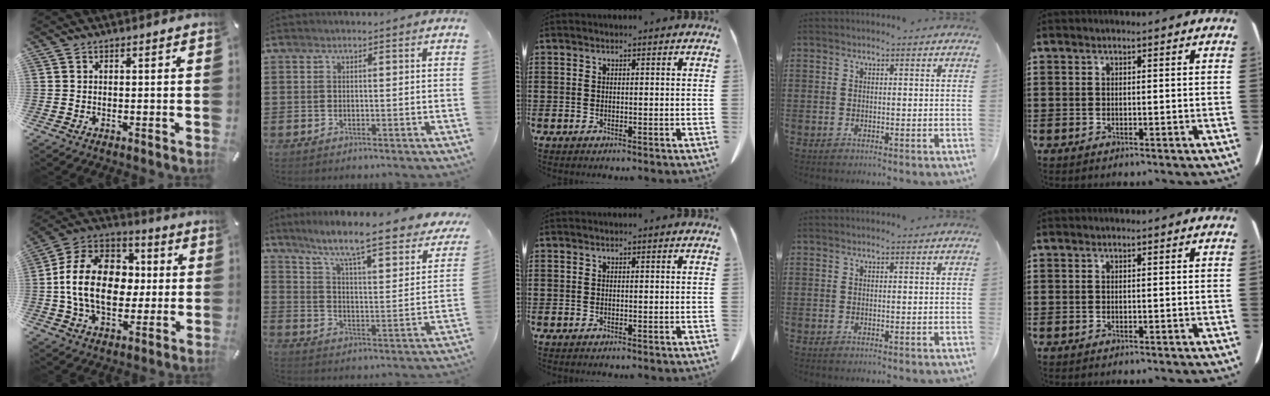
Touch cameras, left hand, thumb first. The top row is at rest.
{"thumb": {"total": 17.9, "force": [-0.9, 13.5, 11.8], "torque": [-0.234, 0.020, -0.014]}, "index": {"total": 7.9, "force": [6.5, -0.3, 4.4], "torque": [-0.106, -0.061, 0.099]}}